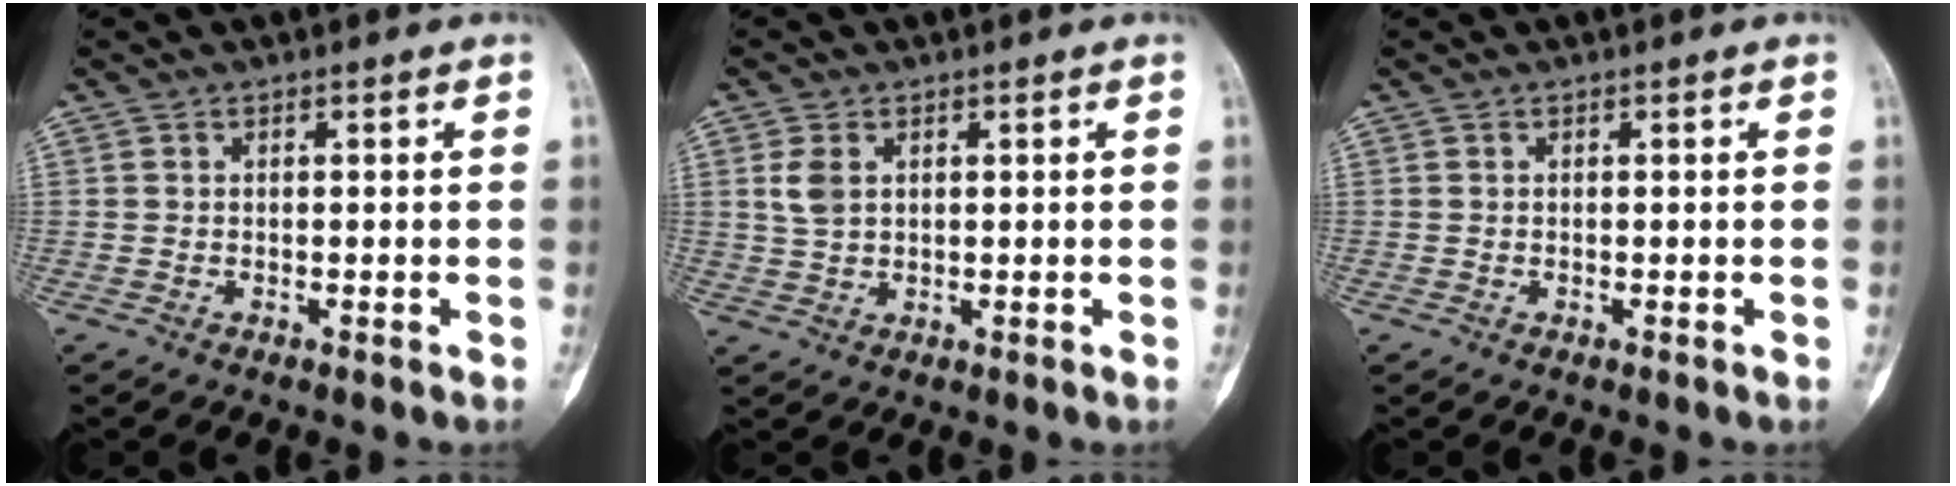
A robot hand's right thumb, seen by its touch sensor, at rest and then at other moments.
{"total": 3.6, "force": [1.2, 2.3, 2.5], "torque": [-0.050, 0.001, 0.028]}
{"total": 0.0}